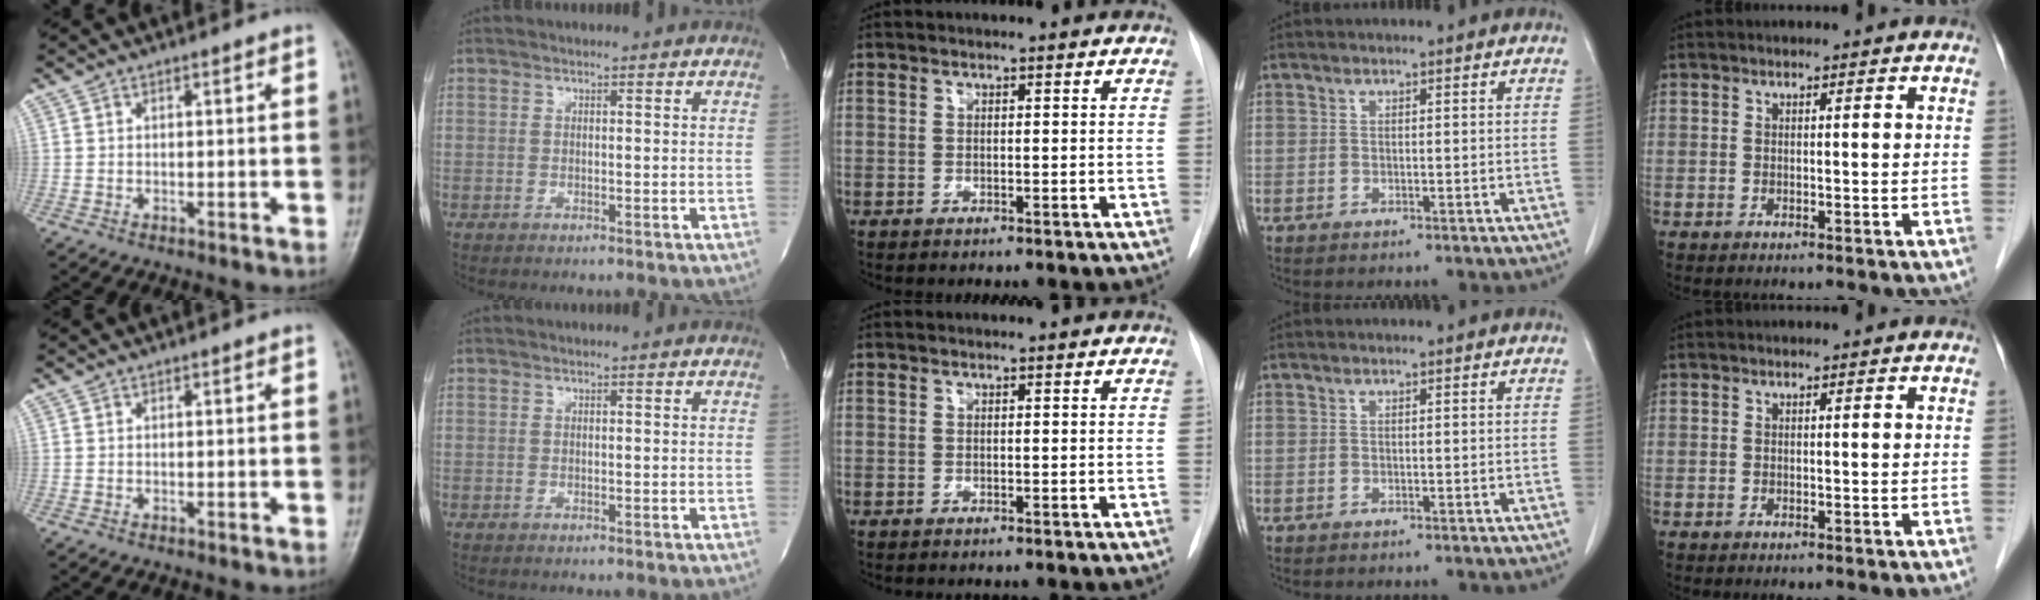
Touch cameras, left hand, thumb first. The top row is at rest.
{}